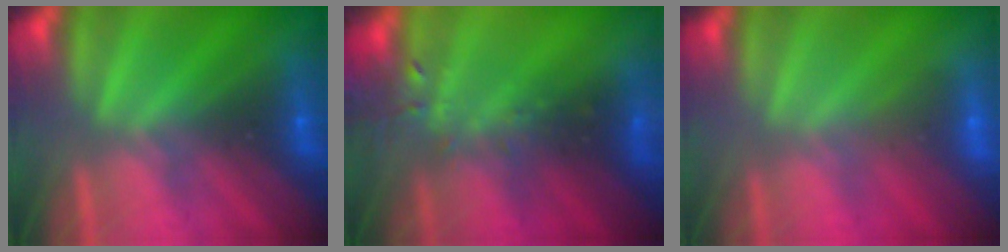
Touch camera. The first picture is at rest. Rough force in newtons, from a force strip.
{"total": 7.3}
{"total": 2.9}